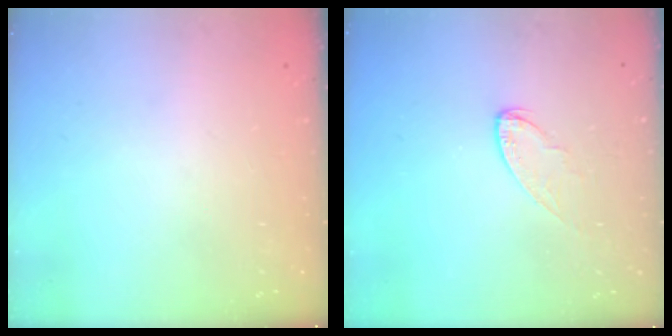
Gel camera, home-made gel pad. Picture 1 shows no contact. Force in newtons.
{"total": 5.5, "press": 5.5, "slide": 0.4}